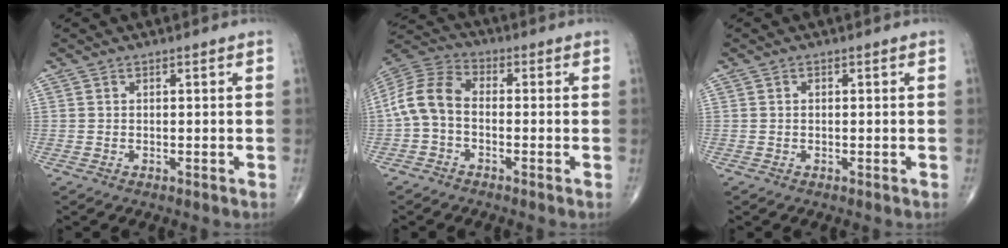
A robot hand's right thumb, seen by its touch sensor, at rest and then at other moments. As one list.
[{"total": 9.2, "force": [-1.5, 5.9, 6.8], "torque": [-0.138, 0.030, -0.045]}, {"total": 0.5, "force": [0.1, 0.4, 0.4], "torque": [-0.008, 0.002, 0.002]}]